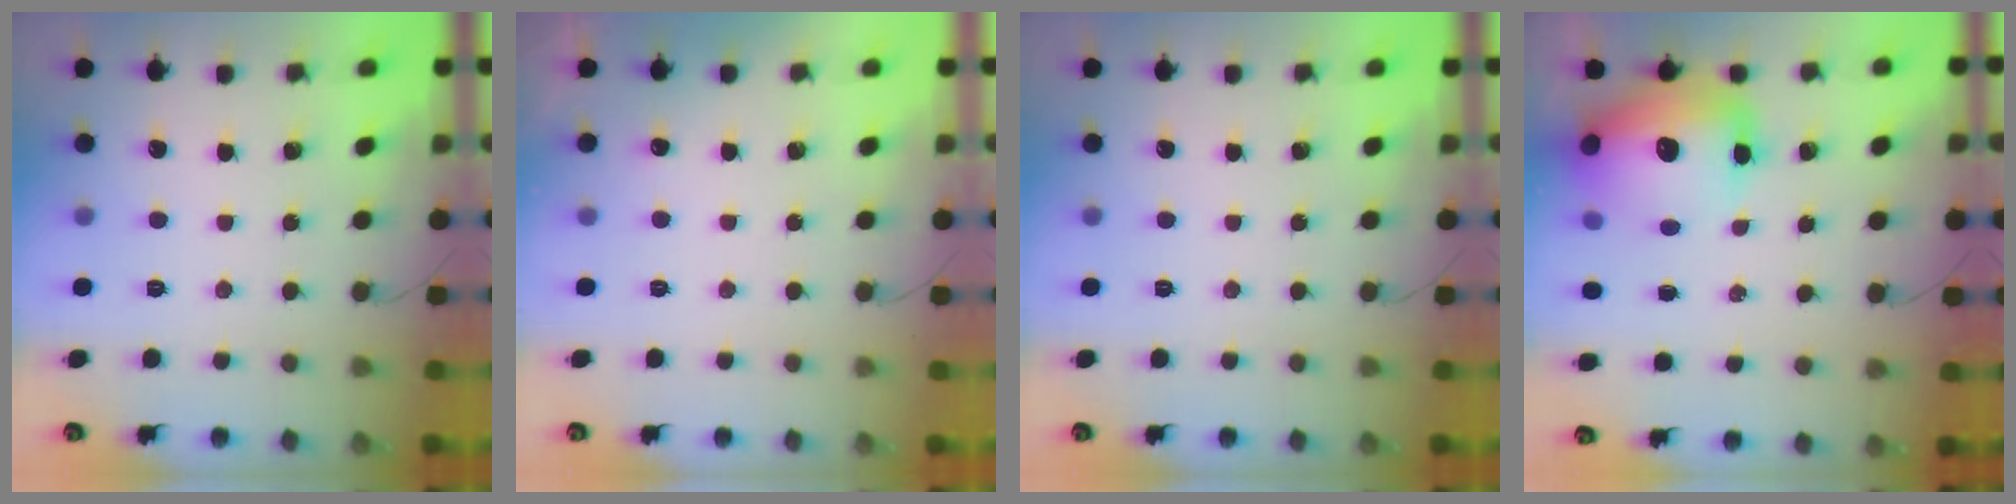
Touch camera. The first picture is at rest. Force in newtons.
{"total": 11.1, "press": 2.1, "slide": 10.9}
{"total": 0.0}
{"total": 18.8, "press": 18.1, "slide": 4.8}